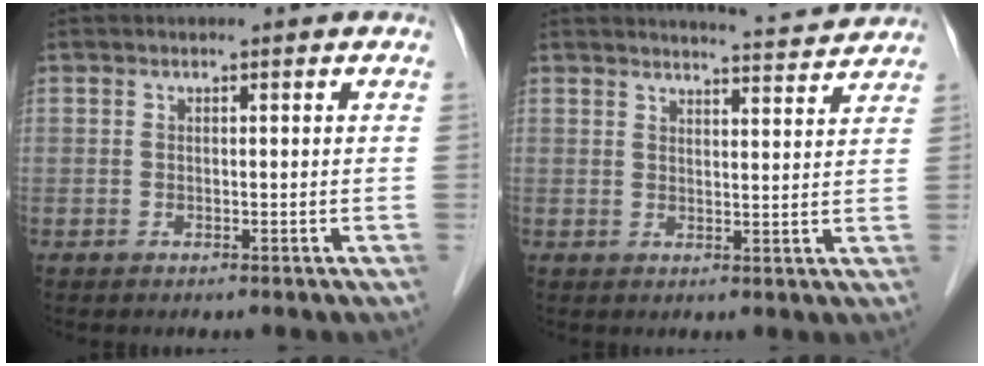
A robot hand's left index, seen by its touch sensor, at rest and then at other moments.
{"total": 6.8, "force": [6.8, 0.2, 0.8], "torque": [-0.015, -0.003, 0.081]}